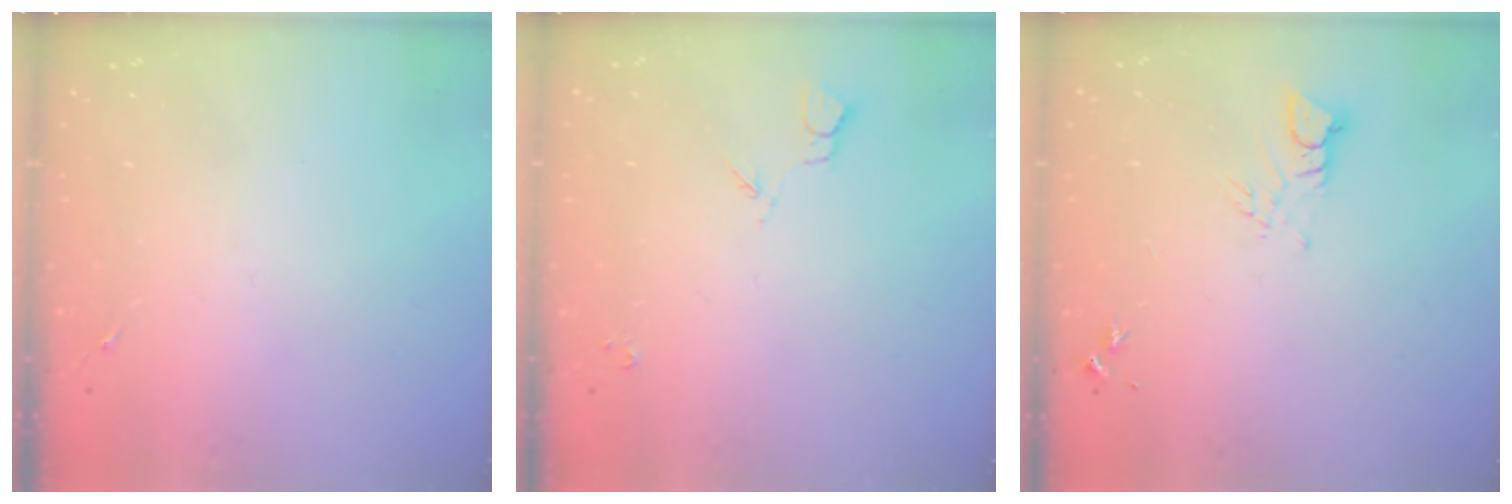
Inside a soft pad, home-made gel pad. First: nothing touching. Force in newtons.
{"total": 3.9, "press": 3.9, "slide": 0.7}
{"total": 3.4, "press": 3.4, "slide": 0.3}